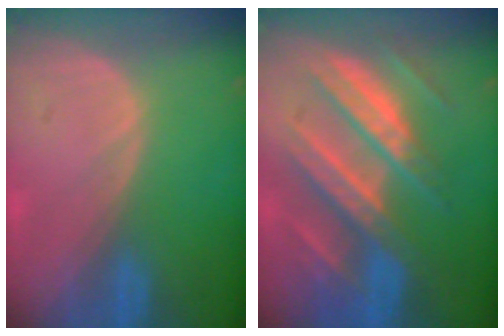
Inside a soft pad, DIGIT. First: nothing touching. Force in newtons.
{"total": 11.0, "press": 11.0, "slide": 1.1}